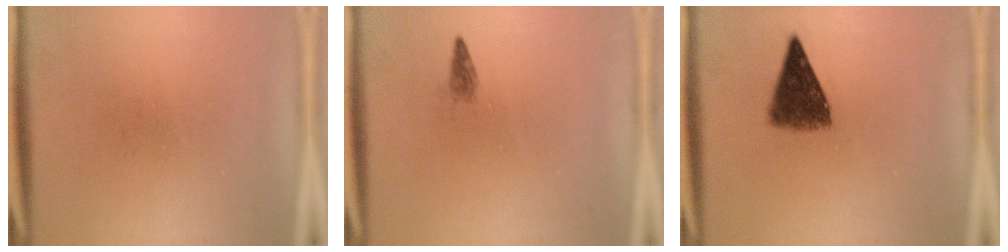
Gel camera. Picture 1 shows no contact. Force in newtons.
{"total": 1.0}
{"total": 7.0}